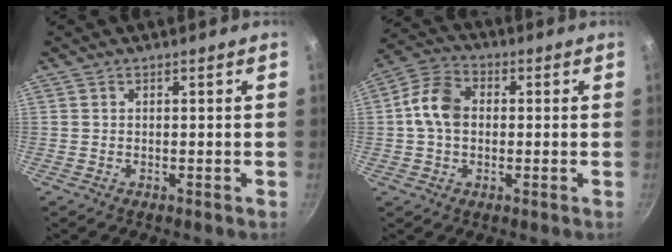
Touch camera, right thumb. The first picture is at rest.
{"total": 9.0, "force": [0.2, 6.7, 6.1], "torque": [-0.100, 0.020, -0.008]}